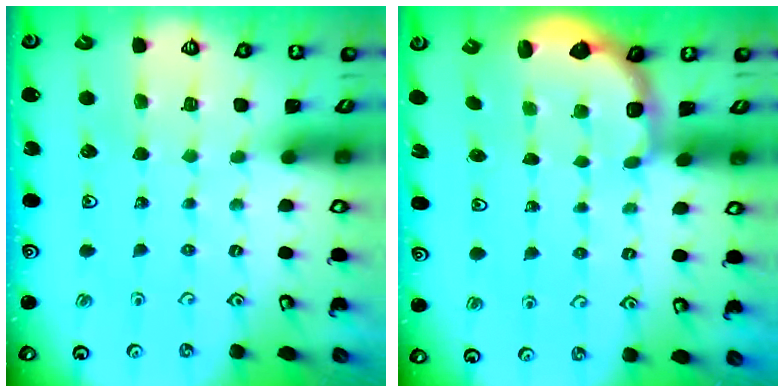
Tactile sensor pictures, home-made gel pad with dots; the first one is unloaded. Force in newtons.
{"total": 2.6, "press": 2.1, "slide": 1.5}